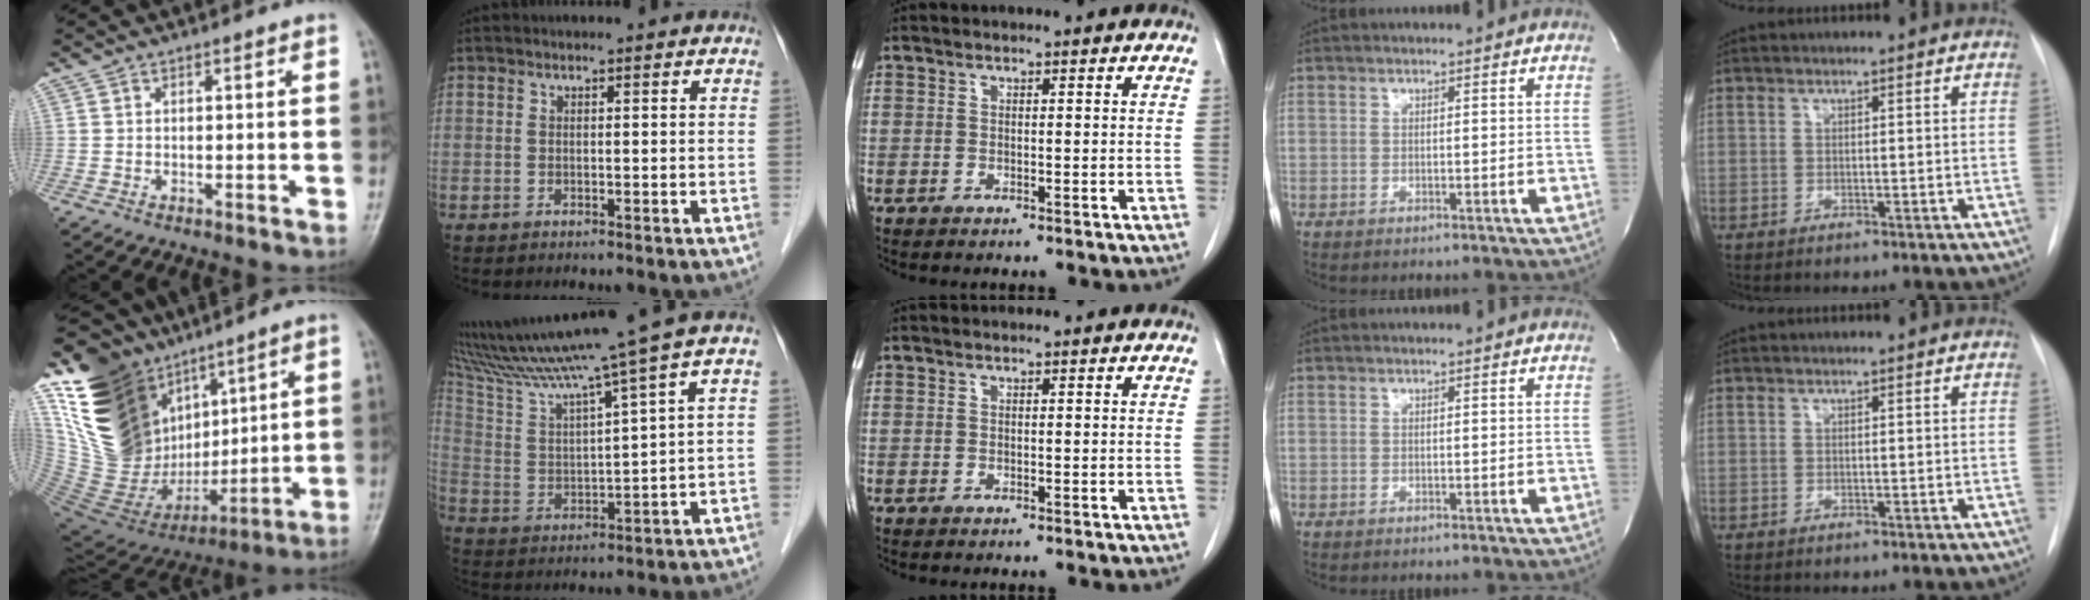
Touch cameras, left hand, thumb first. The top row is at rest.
{"thumb": {"total": 28.6, "force": [11.7, 19.4, 17.5], "torque": [-0.309, -0.030, 0.238]}, "index": {"total": 15.1, "force": [12.3, -3.1, 8.2], "torque": [-0.150, -0.011, 0.217]}}